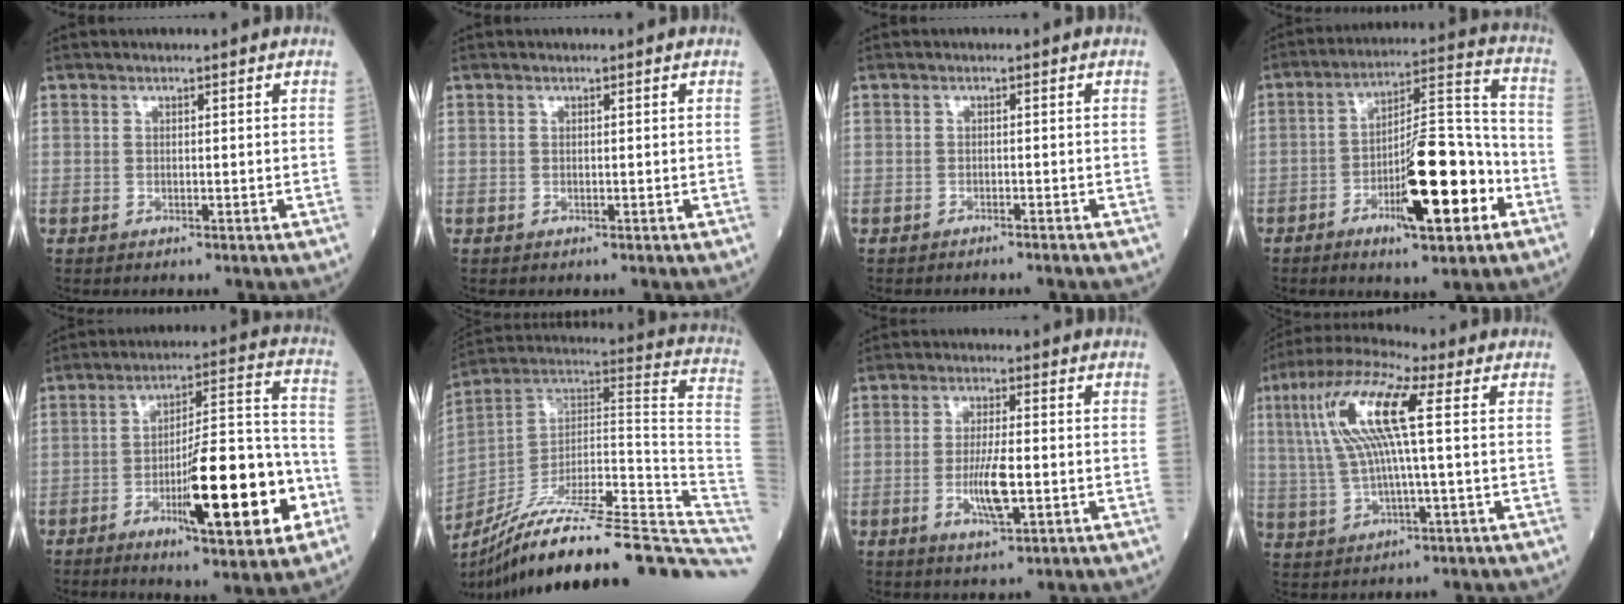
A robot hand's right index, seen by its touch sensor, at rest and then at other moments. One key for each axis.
{"total": 0.0}
{"total": 2.2, "fx": -2.0, "fy": -0.1, "fz": 0.9, "tx": -0.015, "ty": 0.001, "tz": -0.022}
{"total": 15.1, "fx": -5.8, "fy": 2.9, "fz": 13.7, "tx": -0.225, "ty": 0.007, "tz": -0.086}
{"total": 18.1, "fx": -6.6, "fy": 3.0, "fz": 16.6, "tx": -0.257, "ty": 0.005, "tz": -0.091}
{"total": 30.7, "fx": -24.5, "fy": 3.0, "fz": 18.2, "tx": -0.178, "ty": 0.014, "tz": -0.361}
{"total": 5.8, "fx": -1.4, "fy": 0.9, "fz": 5.6, "tx": -0.110, "ty": -0.007, "tz": -0.021}
{"total": 12.1, "fx": 2.7, "fy": 1.2, "fz": 11.8, "tx": -0.250, "ty": 0.026, "tz": 0.050}